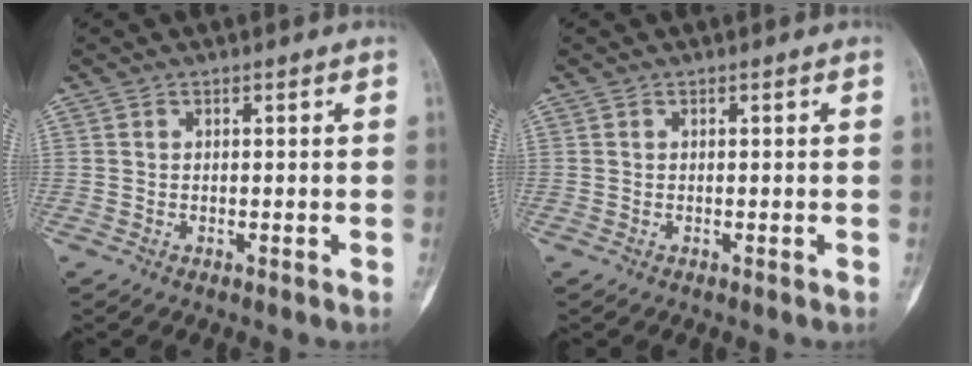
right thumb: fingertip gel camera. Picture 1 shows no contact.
{"total": 0.0}